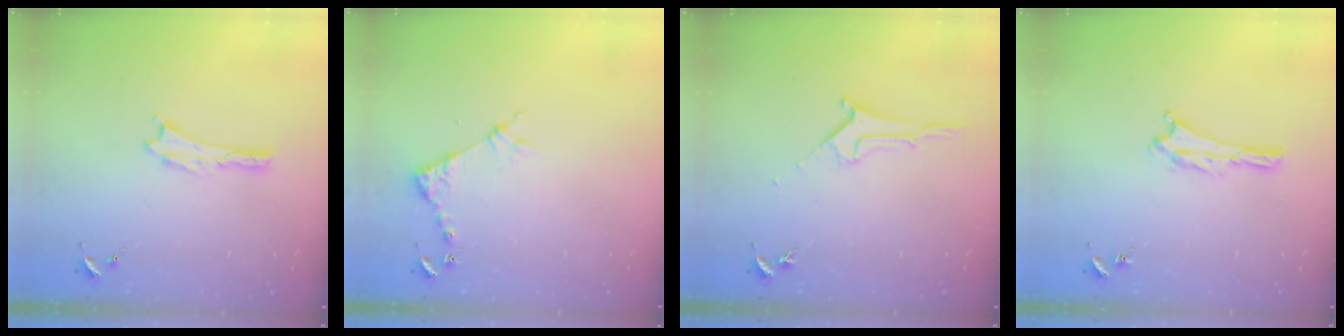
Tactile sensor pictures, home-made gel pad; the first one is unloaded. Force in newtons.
{"total": 3.8, "press": 3.8, "slide": 0.4}
{"total": 1.8, "press": 1.7, "slide": 0.2}
{"total": 1.2, "press": 1.1, "slide": 0.2}